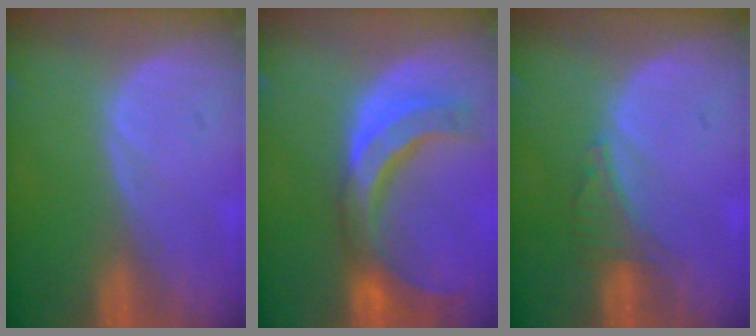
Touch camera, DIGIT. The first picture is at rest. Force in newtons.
{"total": 10.6, "press": 9.3, "slide": 4.9}
{"total": 2.5, "press": 2.5, "slide": 0.2}